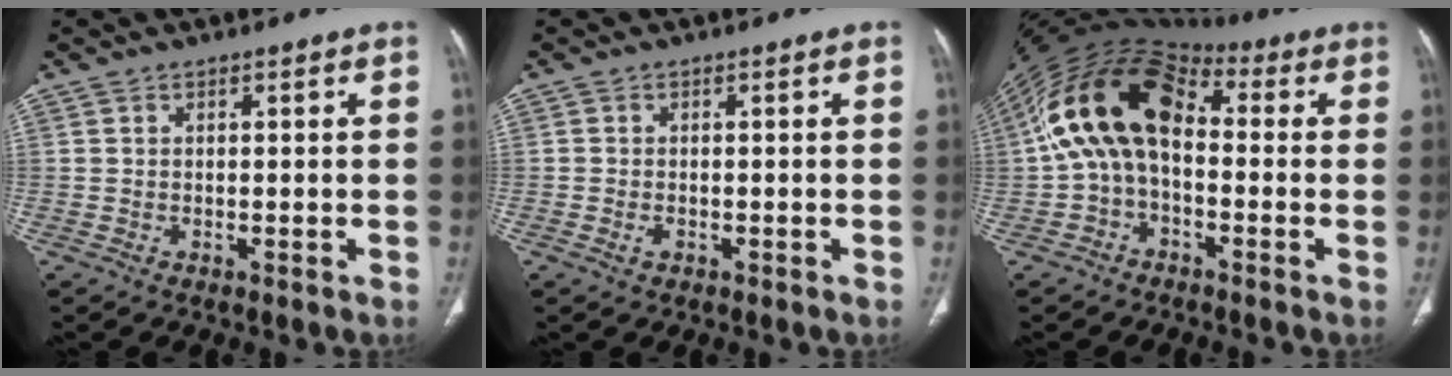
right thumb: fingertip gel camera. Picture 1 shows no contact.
{"total": 1.4, "force": [-0.6, 1.0, 0.8], "torque": [-0.018, 0.003, -0.008]}
{"total": 16.3, "force": [0.5, 10.1, 12.8], "torque": [-0.231, 0.049, -0.003]}